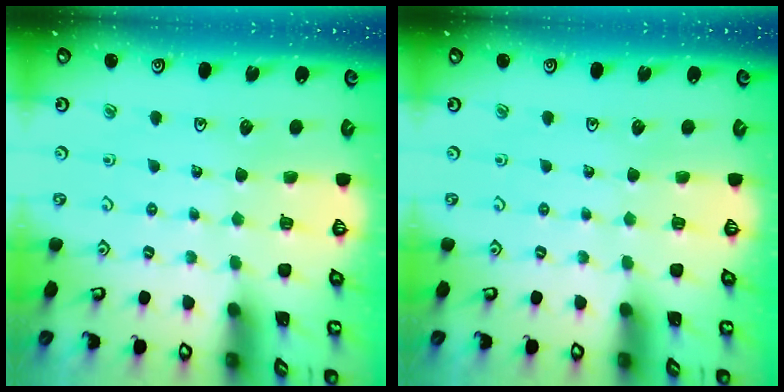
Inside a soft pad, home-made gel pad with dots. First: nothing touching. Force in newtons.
{"total": 0.0}